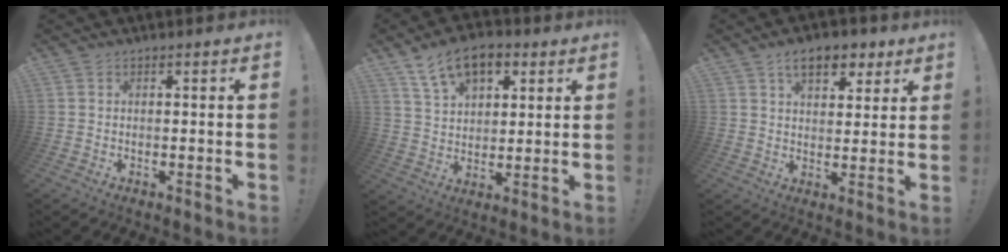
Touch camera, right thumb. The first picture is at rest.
{"total": 12.8, "force": [7.1, 7.7, 7.3], "torque": [-0.115, -0.023, 0.134]}
{"total": 9.8, "force": [5.7, 5.6, 5.8], "torque": [-0.071, -0.018, 0.099]}